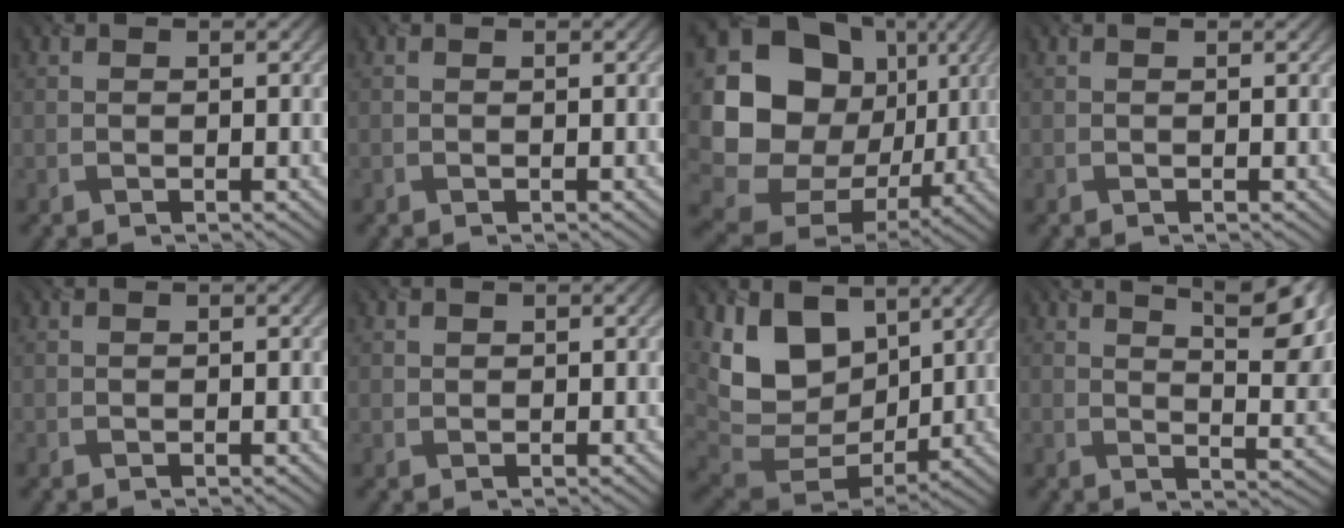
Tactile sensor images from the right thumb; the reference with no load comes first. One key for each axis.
{"total": 0.0}
{"total": 19.1, "fx": 1.6, "fy": 16.1, "fz": 10.2, "tx": -0.245, "ty": -0.028, "tz": 0.044}
{"total": 0.0}
{"total": 0.0}
{"total": 0.6, "fx": 0.3, "fy": 0.5, "fz": 0.1, "tx": -0.005, "ty": -0.005, "tz": 0.008}
{"total": 12.0, "fx": 4.2, "fy": 8.3, "fz": 7.6, "tx": -0.187, "ty": -0.005, "tz": 0.079}
{"total": 10.1, "fx": 5.9, "fy": 2.7, "fz": 7.8, "tx": -0.113, "ty": 0.004, "tz": 0.087}